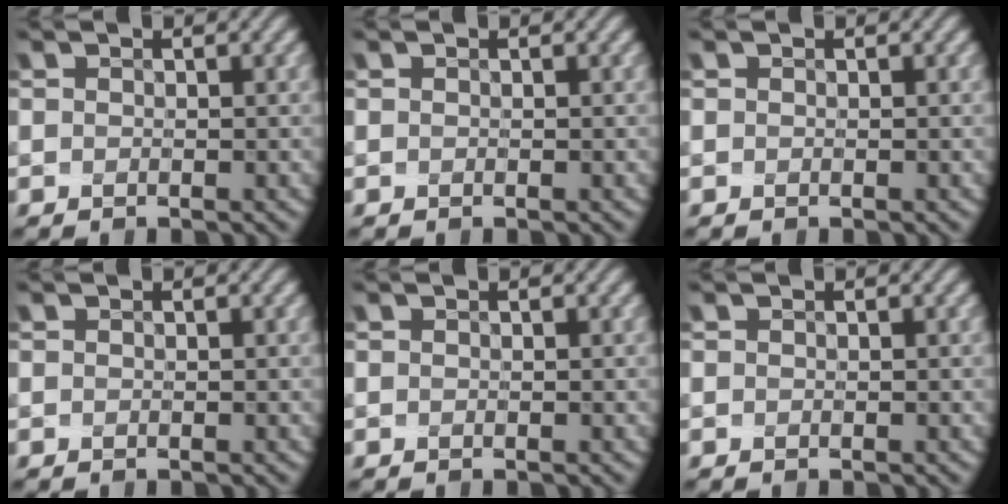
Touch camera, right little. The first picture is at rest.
{"total": 0.0}
{"total": 0.0}
{"total": 0.0}
{"total": 0.0}
{"total": 0.0}